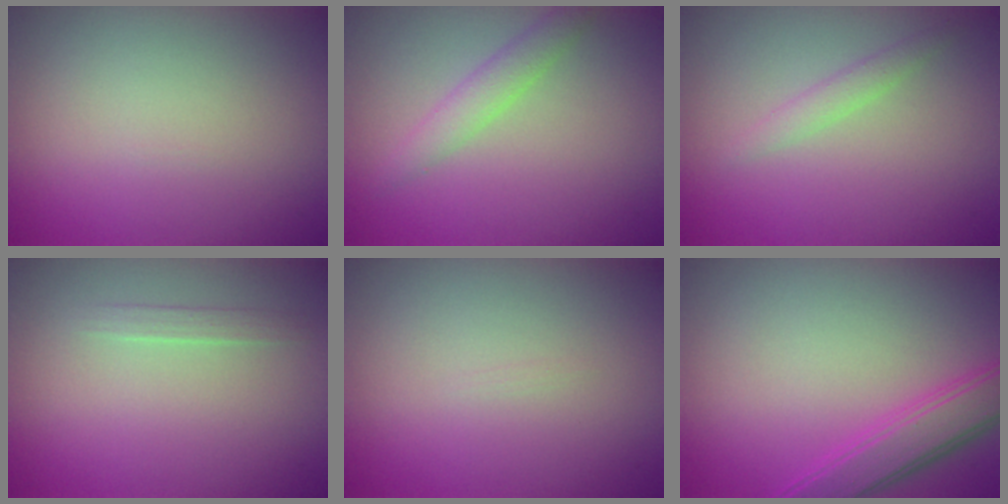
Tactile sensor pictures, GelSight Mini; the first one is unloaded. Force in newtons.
{"total": 2.1, "press": 2.1, "slide": 0.0}
{"total": 2.0, "press": 2.0, "slide": 0.2}
{"total": 0.9, "press": 0.9, "slide": 0.1}
{"total": 0.0}
{"total": 3.8, "press": 3.8, "slide": 0.1}